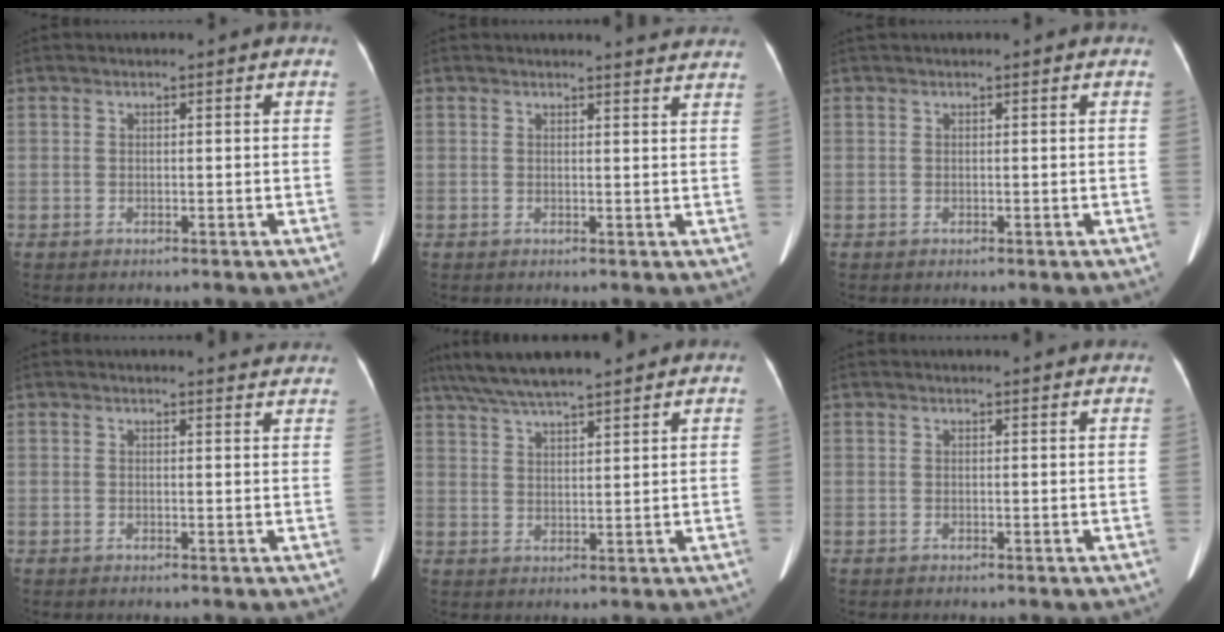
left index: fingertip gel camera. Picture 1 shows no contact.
{"total": 4.7, "force": [4.6, 0.1, 0.8], "torque": [-0.015, -0.008, 0.035]}
{"total": 1.2, "force": [1.1, 0.0, 0.6], "torque": [-0.010, 0.026, 0.020]}
{"total": 4.3, "force": [4.2, 0.4, 0.5], "torque": [-0.010, -0.007, 0.031]}
{"total": 12.1, "force": [10.5, 1.2, 6.0], "torque": [-0.109, 0.031, 0.173]}
{"total": 3.0, "force": [2.9, 0.1, 0.7], "torque": [-0.012, 0.011, 0.031]}